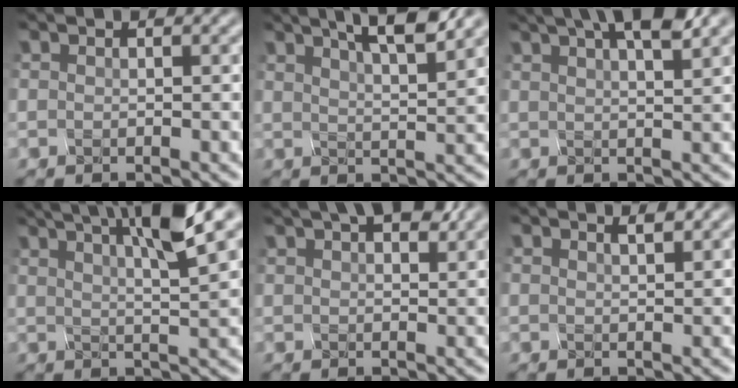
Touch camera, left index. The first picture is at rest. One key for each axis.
{"total": 5.7, "fx": 4.1, "fy": 0.8, "fz": 3.8, "tx": -0.036, "ty": 0.019, "tz": 0.055}
{"total": 5.8, "fx": 3.8, "fy": 1.1, "fz": 4.2, "tx": -0.035, "ty": 0.026, "tz": 0.047}
{"total": 7.5, "fx": 4.3, "fy": 0.6, "fz": 6.2, "tx": -0.084, "ty": 0.023, "tz": 0.084}
{"total": 5.3, "fx": 4.0, "fy": 1.5, "fz": 3.2, "tx": -0.024, "ty": 0.025, "tz": 0.048}
{"total": 0.8, "fx": 0.8, "fy": -0.1, "fz": 0.0, "tx": 0.006, "ty": 0.003, "tz": 0.009}